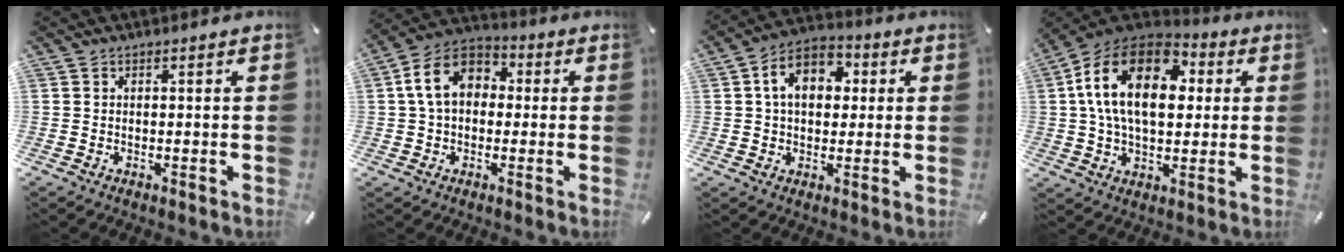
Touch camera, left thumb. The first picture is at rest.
{"total": 10.8, "force": [1.0, 8.2, 7.1], "torque": [-0.151, 0.023, 0.020]}
{"total": 9.9, "force": [2.0, 7.2, 6.5], "torque": [-0.109, 0.008, 0.033]}
{"total": 19.7, "force": [4.3, 12.8, 14.4], "torque": [-0.277, 0.002, 0.071]}